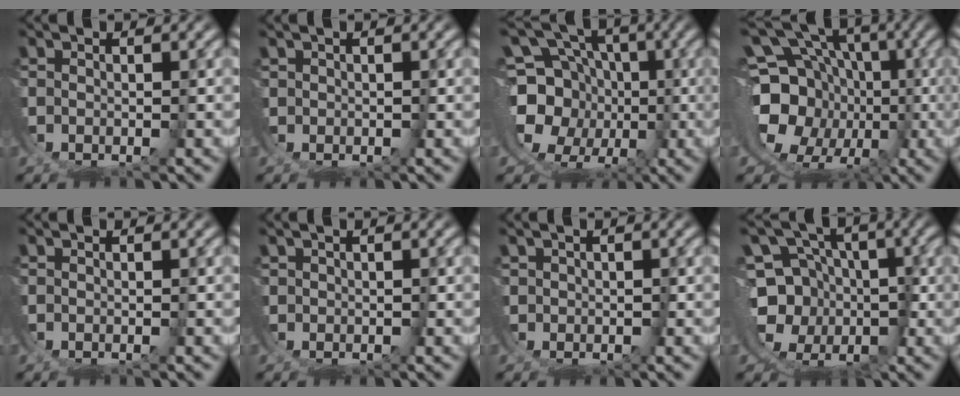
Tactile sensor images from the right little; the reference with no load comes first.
{"total": 1.9, "force": [0.0, 1.8, 0.6], "torque": [-0.029, -0.009, 0.002]}
{"total": 14.7, "force": [-0.7, 12.1, 8.3], "torque": [-0.181, -0.055, -0.007]}
{"total": 18.6, "force": [-0.9, 14.9, 11.1], "torque": [-0.205, -0.057, -0.010]}
{"total": 0.0}
{"total": 2.3, "force": [-0.1, 2.2, 0.8], "torque": [-0.031, -0.011, 0.000]}
{"total": 4.1, "force": [-0.4, 3.9, 1.4], "torque": [-0.048, -0.018, -0.007]}
{"total": 14.3, "force": [-1.8, 11.5, 8.3], "torque": [-0.178, -0.060, -0.024]}